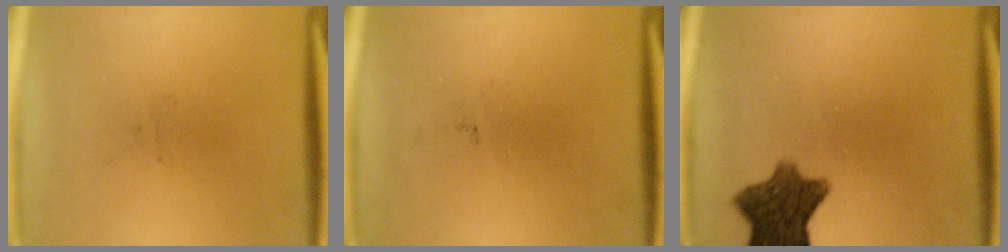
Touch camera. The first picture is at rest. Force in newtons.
{"total": 0.0}
{"total": 9.0}